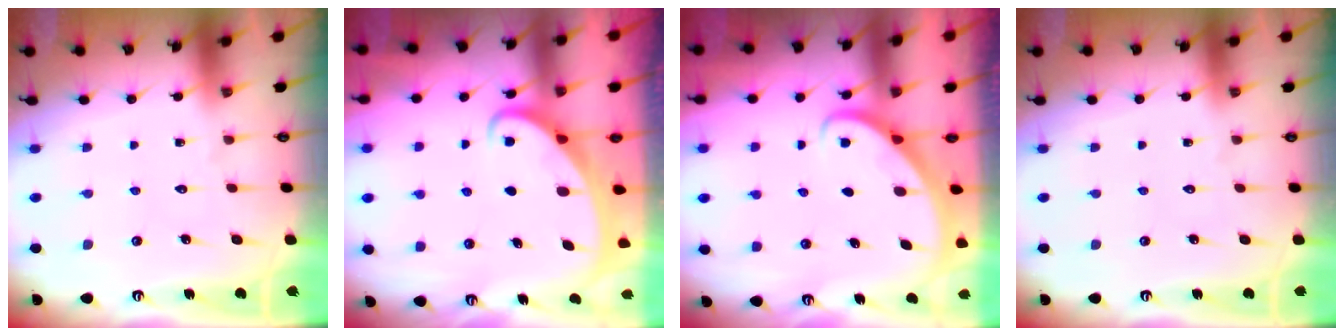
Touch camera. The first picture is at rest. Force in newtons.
{"total": 2.2, "press": 2.2, "slide": 0.3}
{"total": 2.8, "press": 2.8, "slide": 0.2}
{"total": 0.0}